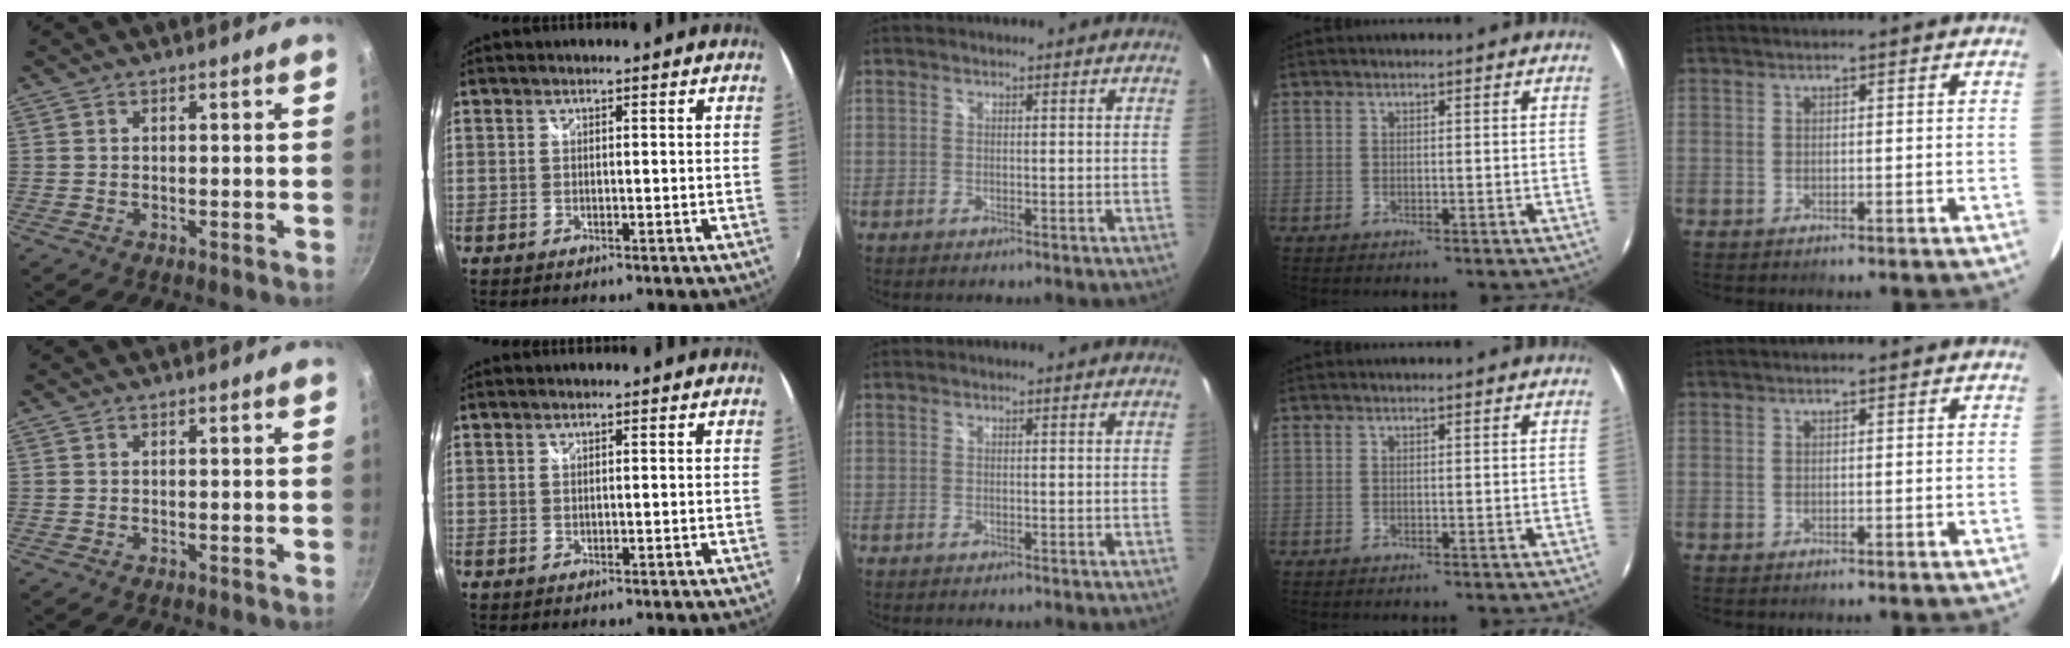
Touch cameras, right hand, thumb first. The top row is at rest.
{}